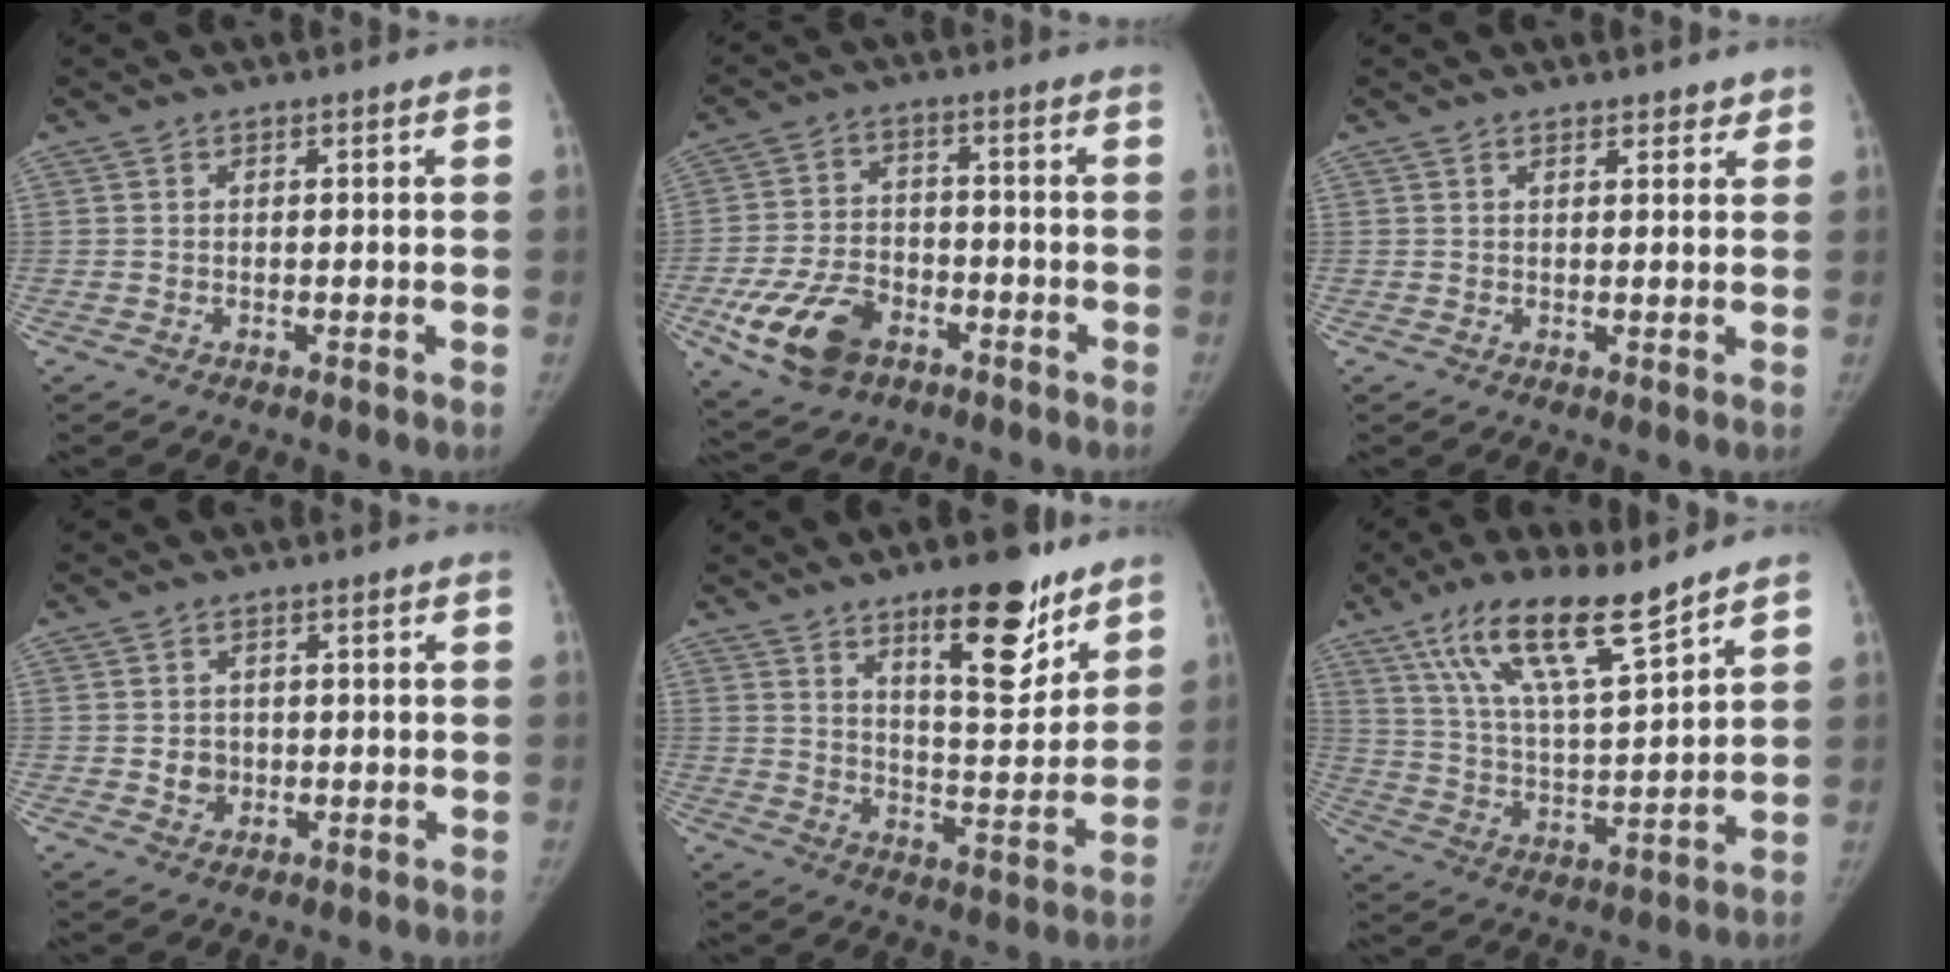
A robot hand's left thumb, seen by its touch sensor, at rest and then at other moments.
{"total": 12.7, "force": [-6.0, 8.2, 7.7], "torque": [-0.135, 0.021, -0.101]}
{"total": 2.5, "force": [2.1, 1.1, 0.9], "torque": [0.006, -0.008, 0.024]}
{"total": 2.8, "force": [-0.2, 2.5, 1.1], "torque": [-0.005, 0.003, 0.001]}
{"total": 15.2, "force": [10.0, 4.9, 10.3], "torque": [-0.112, -0.072, 0.157]}
{"total": 15.9, "force": [11.0, 3.2, 11.1], "torque": [-0.188, -0.054, 0.210]}